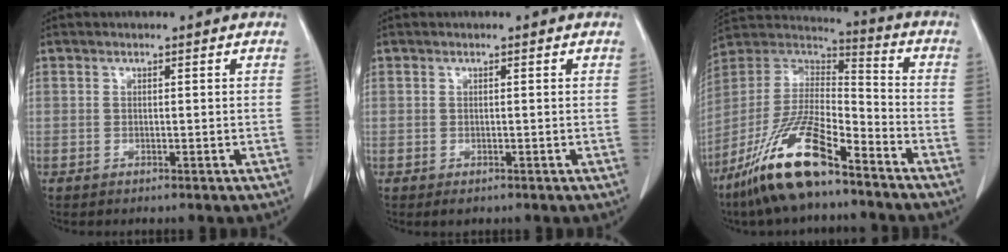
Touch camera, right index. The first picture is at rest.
{"total": 0.9, "force": [-0.4, 0.7, 0.4], "torque": [-0.003, 0.002, -0.002]}
{"total": 17.3, "force": [-11.6, 4.1, 12.1], "torque": [-0.255, -0.003, -0.215]}